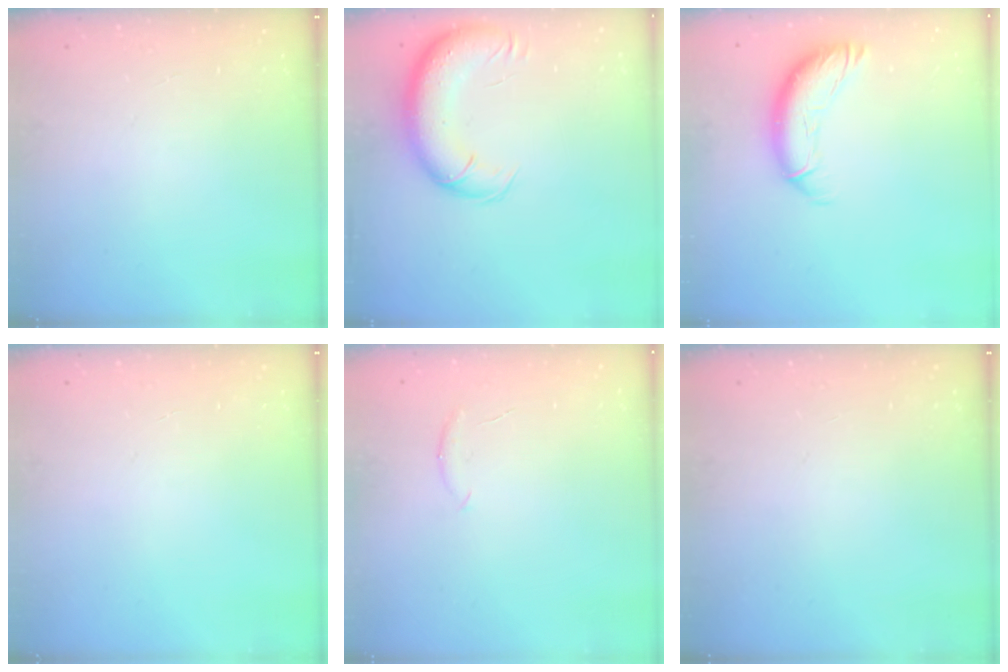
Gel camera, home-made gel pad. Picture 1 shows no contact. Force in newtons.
{"total": 13.8, "press": 13.2, "slide": 4.1}
{"total": 12.6, "press": 12.4, "slide": 1.8}
{"total": 0.0}
{"total": 5.0, "press": 4.9, "slide": 1.0}
{"total": 0.0}